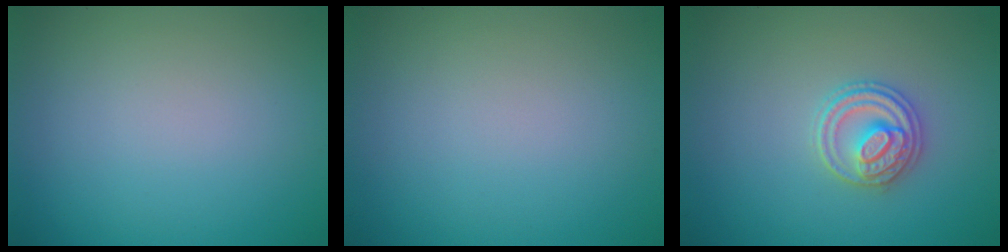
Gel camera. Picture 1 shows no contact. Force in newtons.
{"total": 0.0}
{"total": 2.8, "press": 2.7, "slide": 0.6}